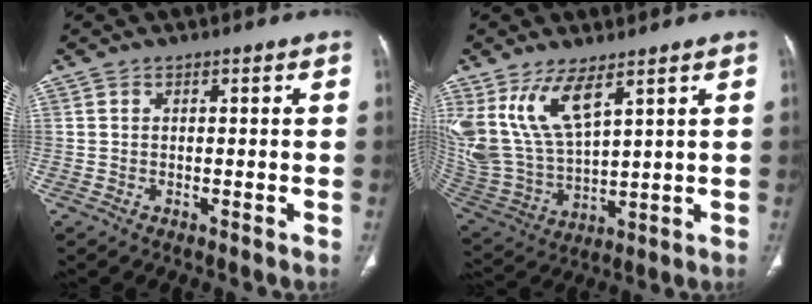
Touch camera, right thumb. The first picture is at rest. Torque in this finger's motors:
{"motor_torque": [0.15, 0.59, 1.33, 1.18, 0.55]}